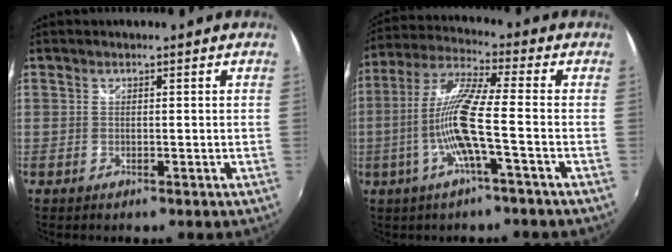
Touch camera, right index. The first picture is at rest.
{"total": 10.7, "force": [-3.2, -0.1, 10.2], "torque": [-0.204, 0.001, -0.056]}